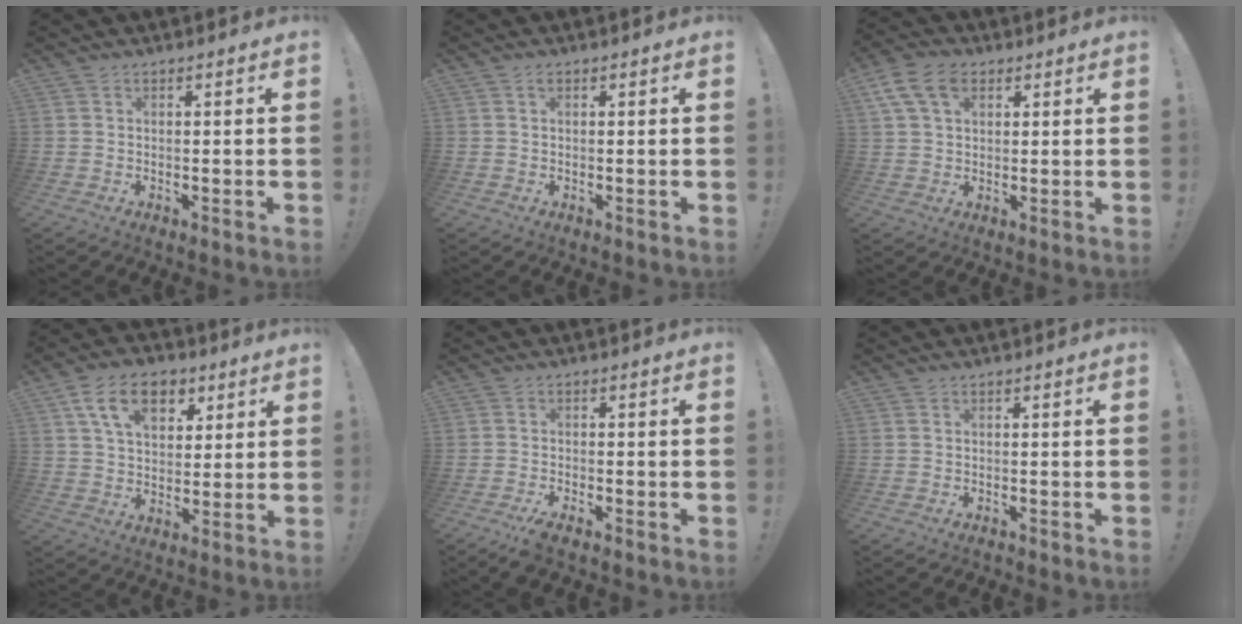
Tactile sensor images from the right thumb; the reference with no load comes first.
{"total": 0.7, "force": [0.3, 0.4, 0.5], "torque": [-0.006, -0.001, 0.004]}
{"total": 10.5, "force": [4.5, 6.7, 6.6], "torque": [-0.116, -0.003, 0.087]}
{"total": 14.0, "force": [6.3, 9.3, 8.4], "torque": [-0.127, -0.012, 0.118]}
{"total": 3.7, "force": [-3.0, 0.4, 2.0], "torque": [-0.040, 0.004, -0.054]}
{"total": 0.5, "force": [-0.5, 0.1, -0.1], "torque": [0.001, 0.000, -0.010]}